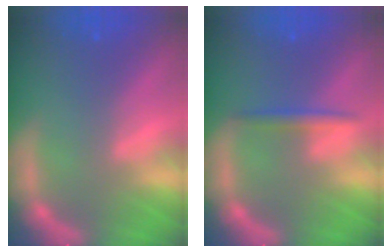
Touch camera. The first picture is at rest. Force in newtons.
{"total": 1.9}